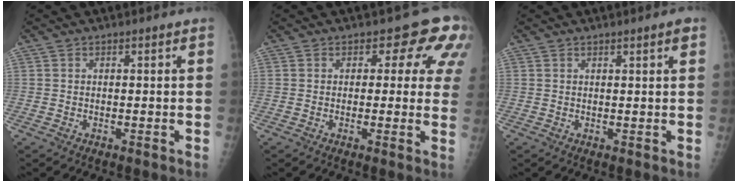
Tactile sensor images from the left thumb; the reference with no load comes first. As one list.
[{"total": 8.1, "force": [3.8, 4.8, 5.3], "torque": [-0.017, -0.012, 0.025]}, {"total": 1.9, "force": [1.1, 0.1, 1.5], "torque": [-0.021, -0.004, 0.015]}]